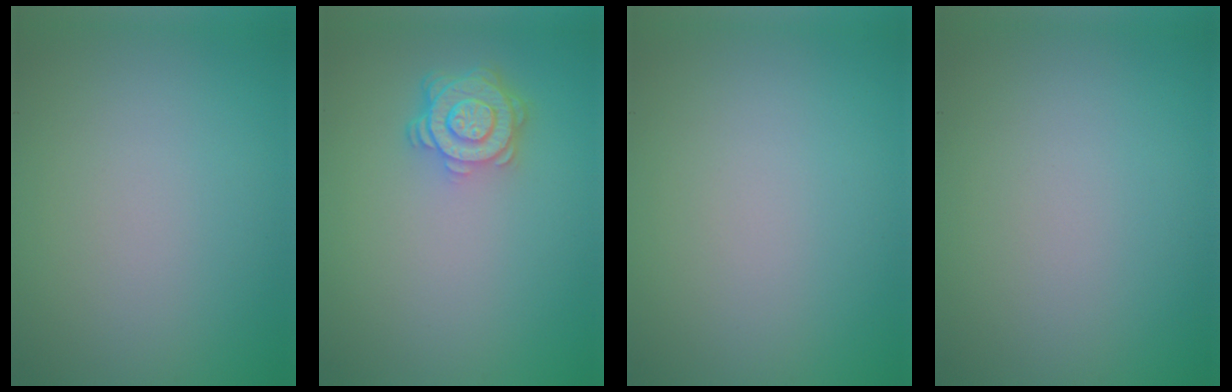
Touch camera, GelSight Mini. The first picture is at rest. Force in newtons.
{"total": 4.4, "press": 3.5, "slide": 2.6}
{"total": 0.0}
{"total": 0.0}